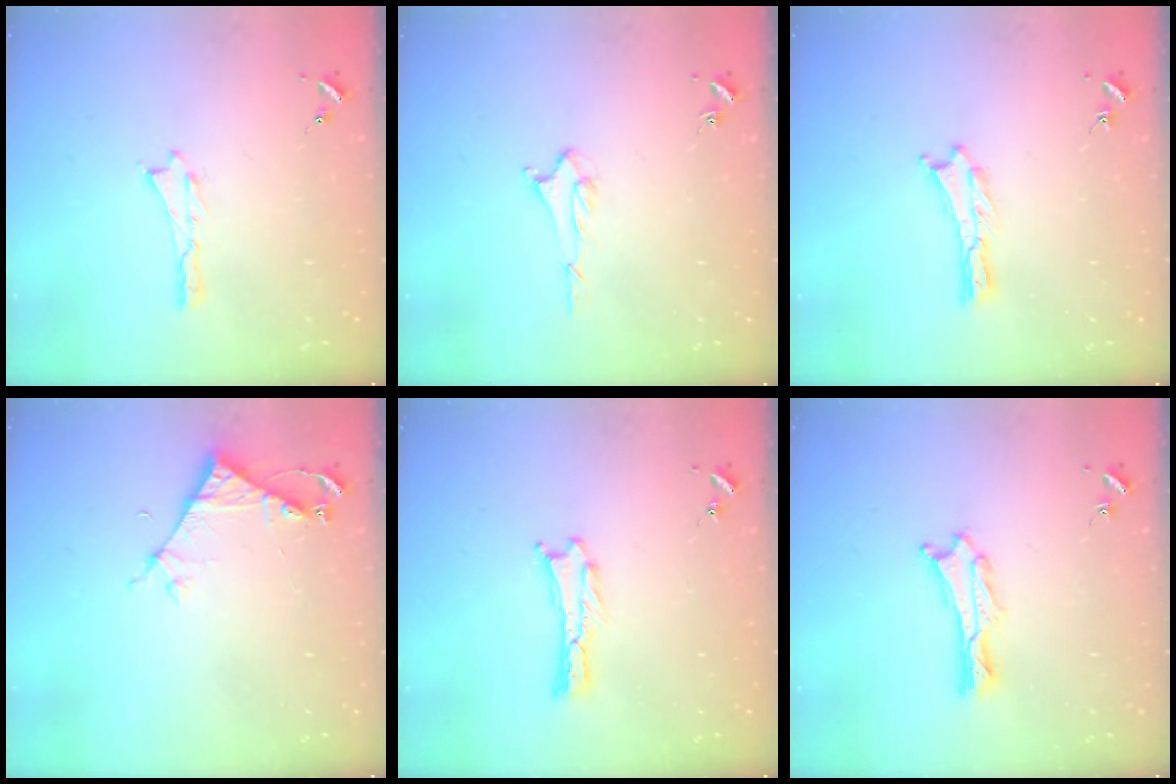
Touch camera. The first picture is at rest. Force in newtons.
{"total": 1.5, "press": 1.5, "slide": 0.2}
{"total": 0.0}
{"total": 4.7, "press": 4.7, "slide": 0.3}
{"total": 0.0}
{"total": 0.8, "press": 0.7, "slide": 0.2}